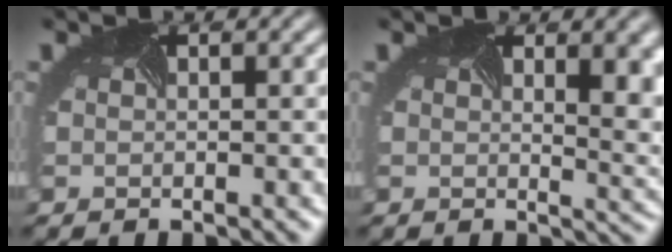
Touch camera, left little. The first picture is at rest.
{"total": 8.0, "force": [2.7, 3.9, 6.5], "torque": [-0.061, 0.005, 0.040]}